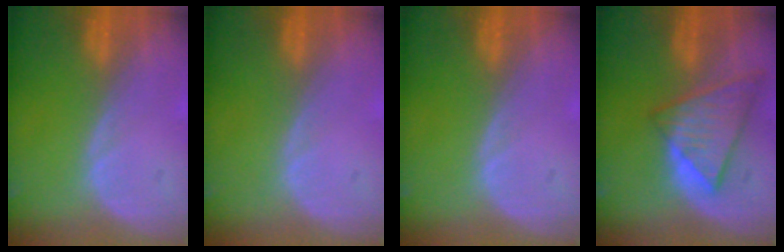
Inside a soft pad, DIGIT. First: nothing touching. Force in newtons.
{"total": 0.0}
{"total": 0.0}
{"total": 9.0, "press": 7.8, "slide": 4.4}